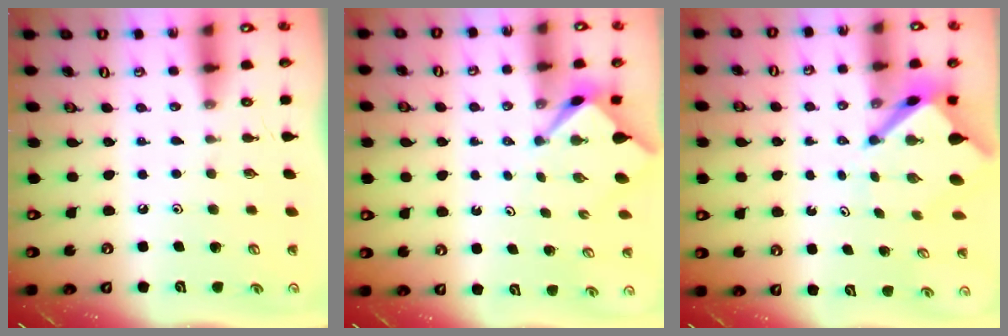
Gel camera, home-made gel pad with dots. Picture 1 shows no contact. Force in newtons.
{"total": 2.7, "press": 2.7, "slide": 0.3}
{"total": 5.2, "press": 5.1, "slide": 0.5}